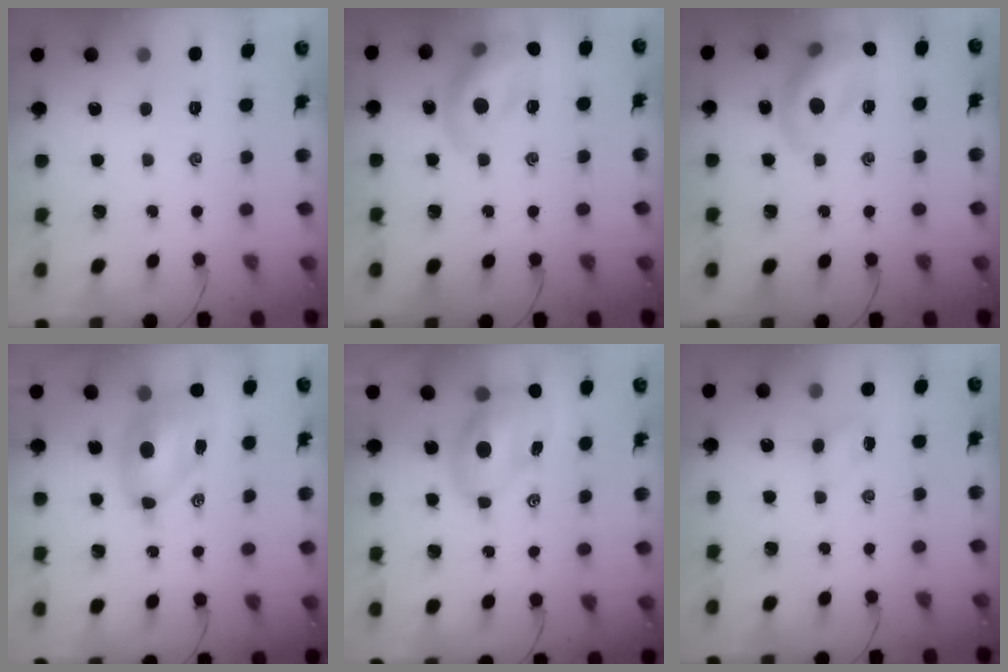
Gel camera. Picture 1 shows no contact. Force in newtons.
{"total": 15.9, "press": 15.7, "slide": 2.7}
{"total": 15.9, "press": 15.7, "slide": 2.7}
{"total": 8.4, "press": 8.1, "slide": 2.3}
{"total": 8.8, "press": 8.6, "slide": 2.0}
{"total": 3.4, "press": 3.3, "slide": 0.9}